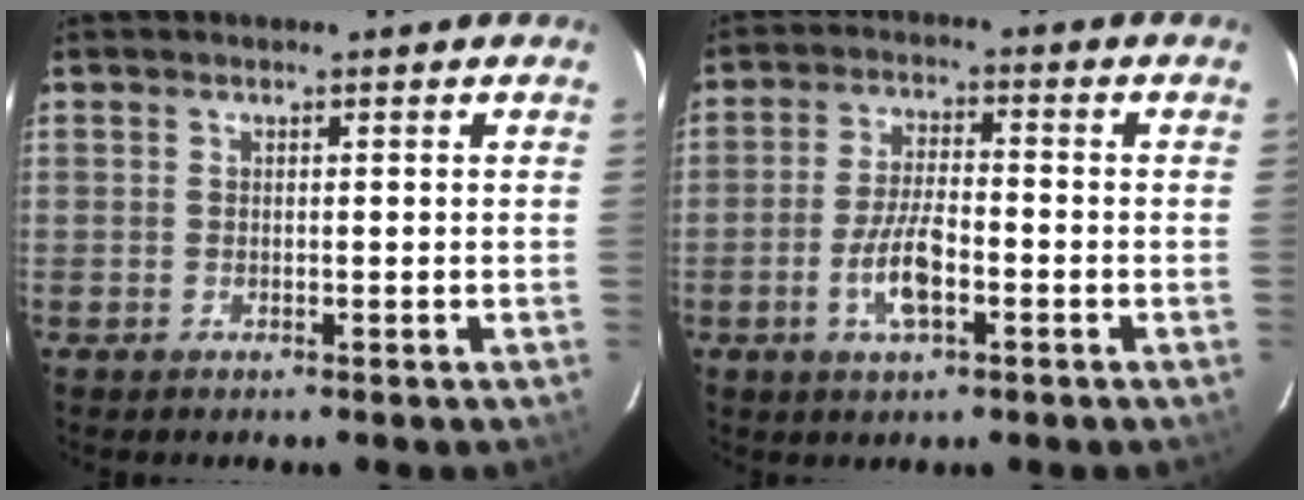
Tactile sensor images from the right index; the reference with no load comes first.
{"total": 7.6, "force": [-2.9, 2.7, 6.5], "torque": [-0.133, -0.003, -0.054]}